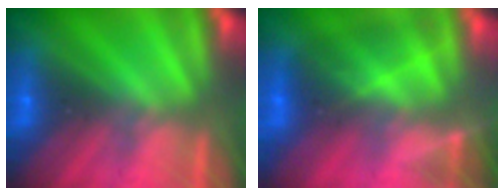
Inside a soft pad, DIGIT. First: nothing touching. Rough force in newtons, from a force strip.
{"total": 4.7}